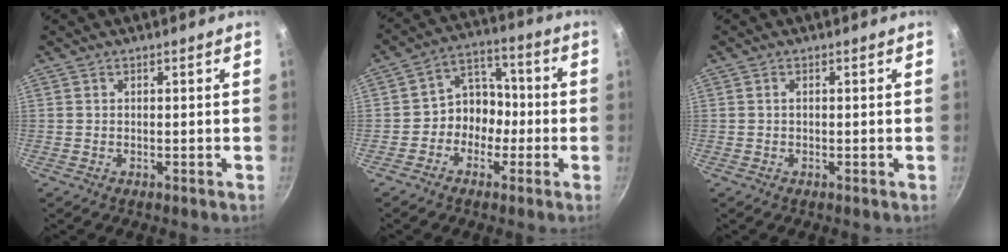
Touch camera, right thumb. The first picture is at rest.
{"total": 8.3, "force": [-2.2, 7.0, 3.9], "torque": [-0.011, 0.043, -0.046]}
{"total": 0.6, "force": [0.0, 0.3, 0.6], "torque": [-0.011, 0.002, -0.001]}